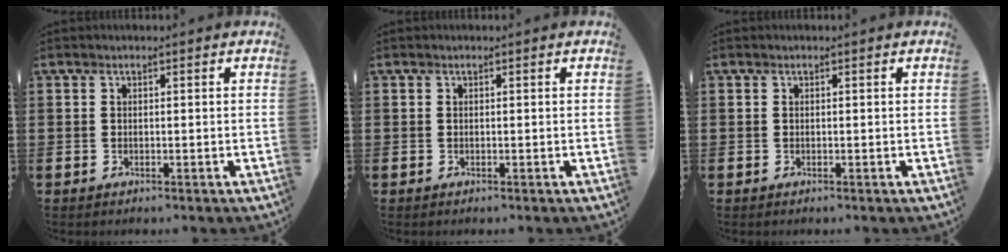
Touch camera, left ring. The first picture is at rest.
{"total": 0.0}
{"total": 0.0}